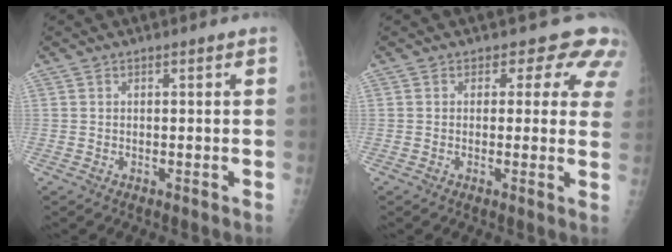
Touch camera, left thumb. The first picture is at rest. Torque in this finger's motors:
{"motor_torque": [-0.15, 0.07, -0.10, -0.24, 0.06]}